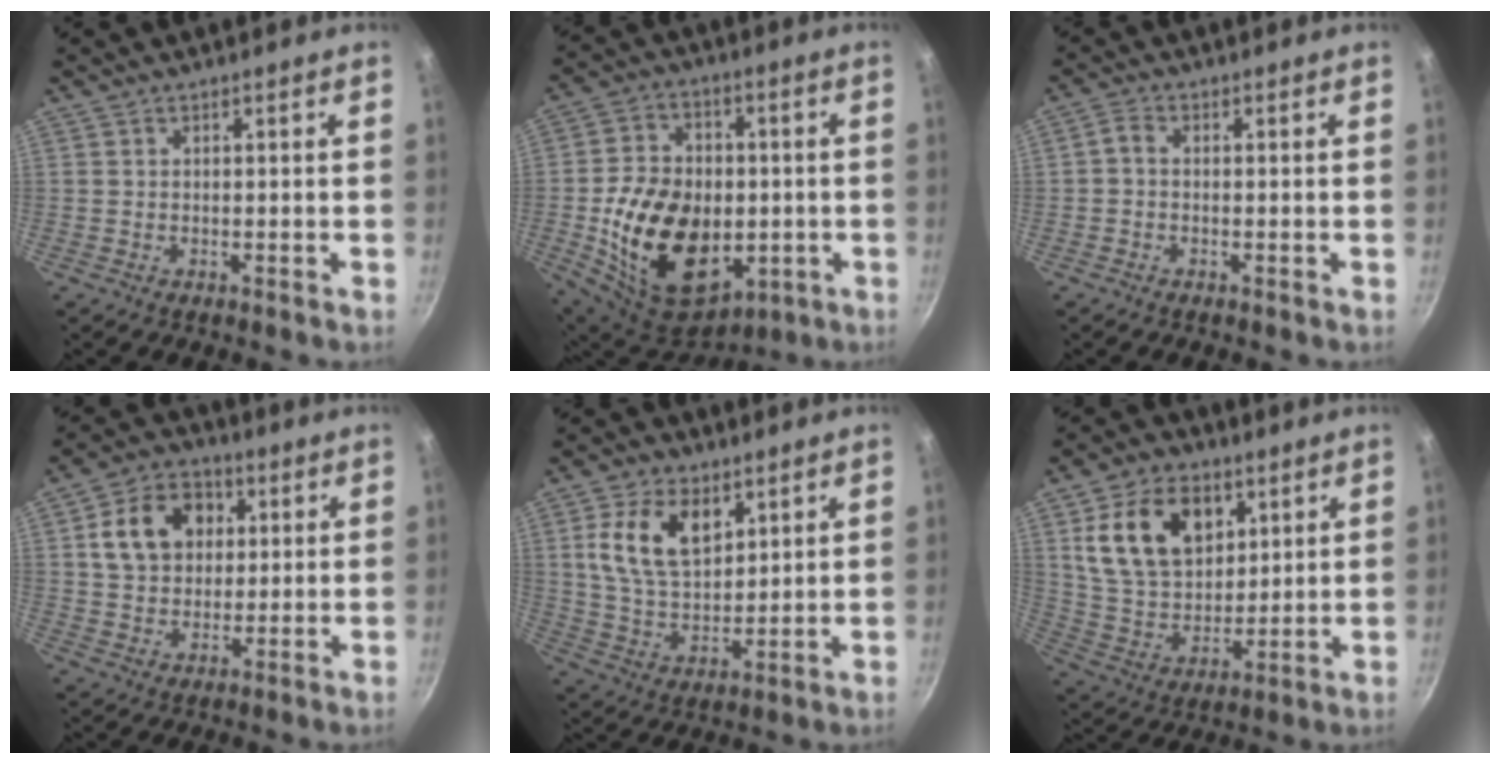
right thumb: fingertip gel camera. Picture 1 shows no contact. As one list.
[{"total": 23.1, "force": [-3.3, 16.2, 16.0], "torque": [-0.260, 0.013, -0.036]}, {"total": 1.9, "force": [-0.5, 1.2, 1.3], "torque": [-0.032, 0.009, -0.018]}, {"total": 12.4, "force": [3.2, 9.7, 7.1], "torque": [-0.097, 0.014, 0.046]}, {"total": 13.2, "force": [5.0, 8.1, 9.1], "torque": [-0.145, -0.021, 0.094]}, {"total": 17.6, "force": [6.6, 12.0, 11.1], "torque": [-0.166, -0.019, 0.124]}]